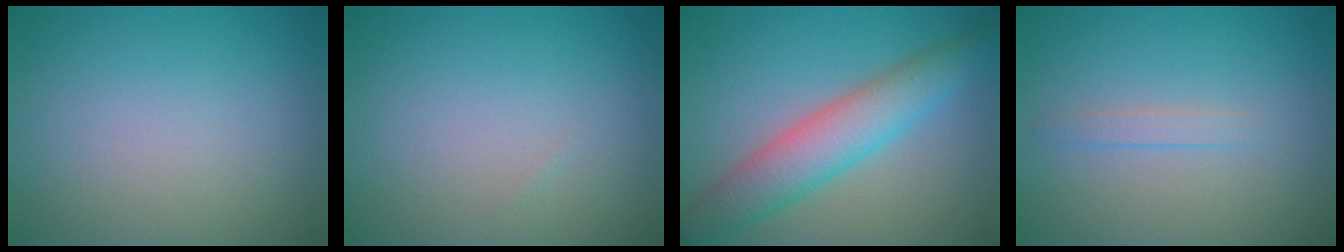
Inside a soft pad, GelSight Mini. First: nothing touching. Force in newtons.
{"total": 0.0}
{"total": 5.7, "press": 5.7, "slide": 0.2}
{"total": 1.1, "press": 1.0, "slide": 0.1}